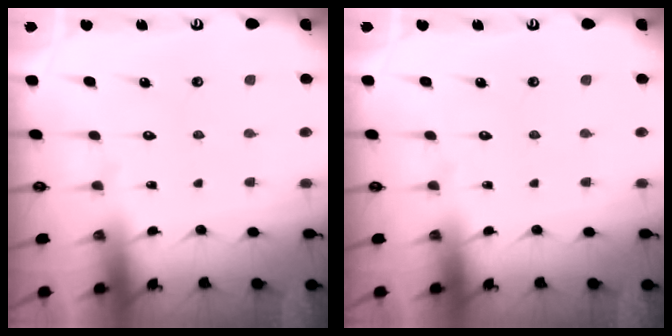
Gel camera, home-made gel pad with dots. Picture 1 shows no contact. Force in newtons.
{"total": 0.0}